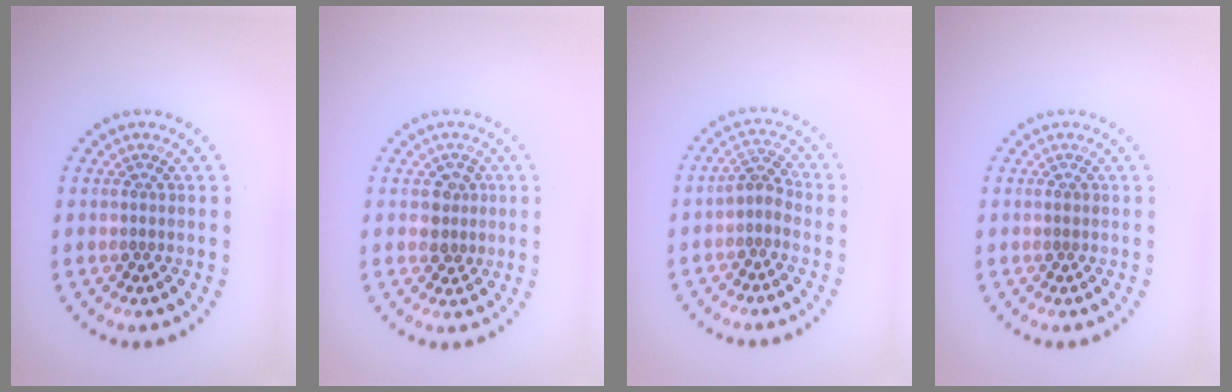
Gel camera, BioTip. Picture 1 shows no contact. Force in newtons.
{"total": 1.8, "press": 1.7, "slide": 0.6}
{"total": 1.7, "press": 1.3, "slide": 1.1}
{"total": 0.5, "press": 0.4, "slide": 0.3}